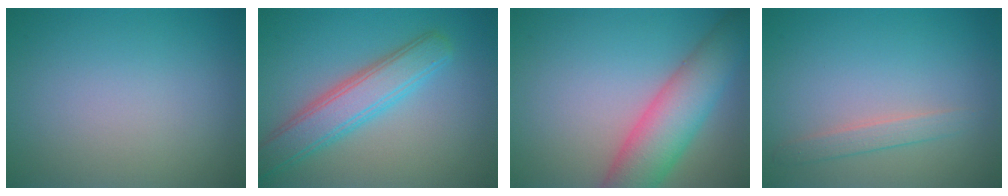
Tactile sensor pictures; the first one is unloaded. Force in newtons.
{"total": 5.0, "press": 5.0, "slide": 0.2}
{"total": 7.2, "press": 7.2, "slide": 0.4}
{"total": 1.6, "press": 1.6, "slide": 0.0}